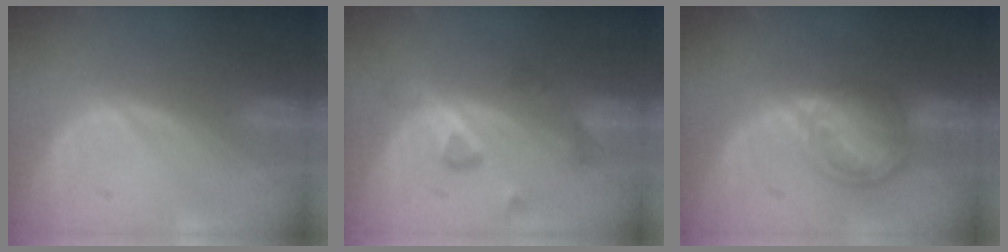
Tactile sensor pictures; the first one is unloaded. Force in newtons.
{"total": 5.1, "press": 5.1, "slide": 0.7}
{"total": 7.7, "press": 6.8, "slide": 3.6}